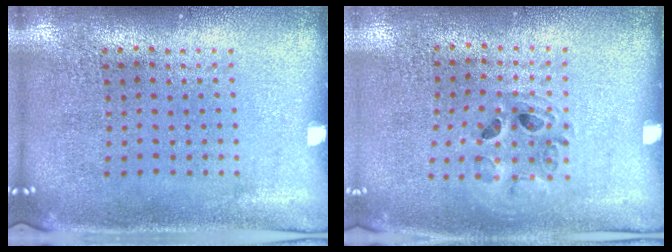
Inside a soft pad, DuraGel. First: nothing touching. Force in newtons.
{"total": 0.9, "press": 0.9, "slide": 0.1}